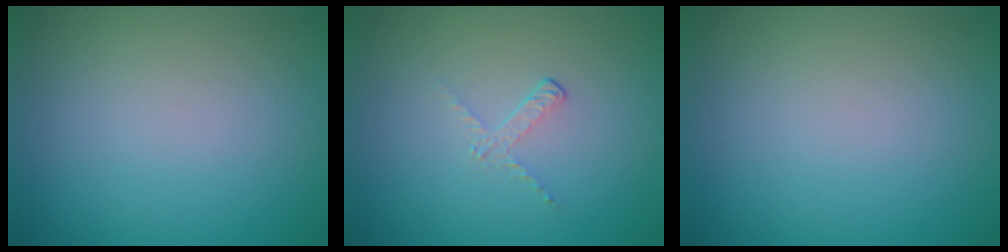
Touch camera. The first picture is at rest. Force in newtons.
{"total": 1.1, "press": 0.4, "slide": 1.1}
{"total": 0.0}